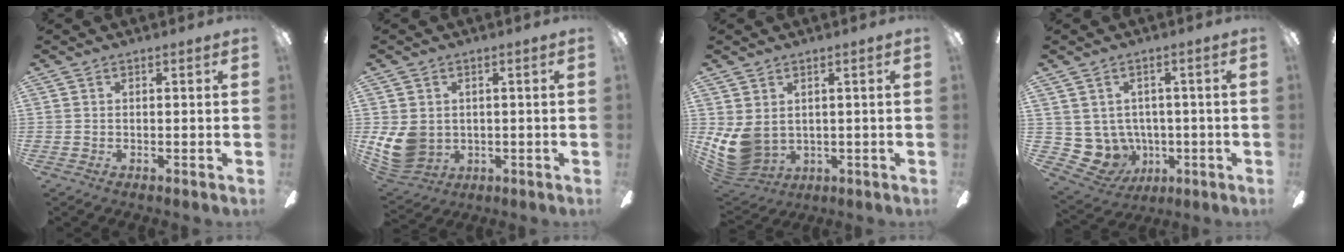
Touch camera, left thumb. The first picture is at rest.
{"total": 9.0, "force": [-1.1, 7.5, 4.8], "torque": [-0.115, -0.001, -0.019]}
{"total": 8.5, "force": [-0.4, 6.6, 5.3], "torque": [-0.141, -0.009, -0.003]}
{"total": 6.9, "force": [0.2, 6.7, 1.6], "torque": [-0.078, -0.009, 0.014]}